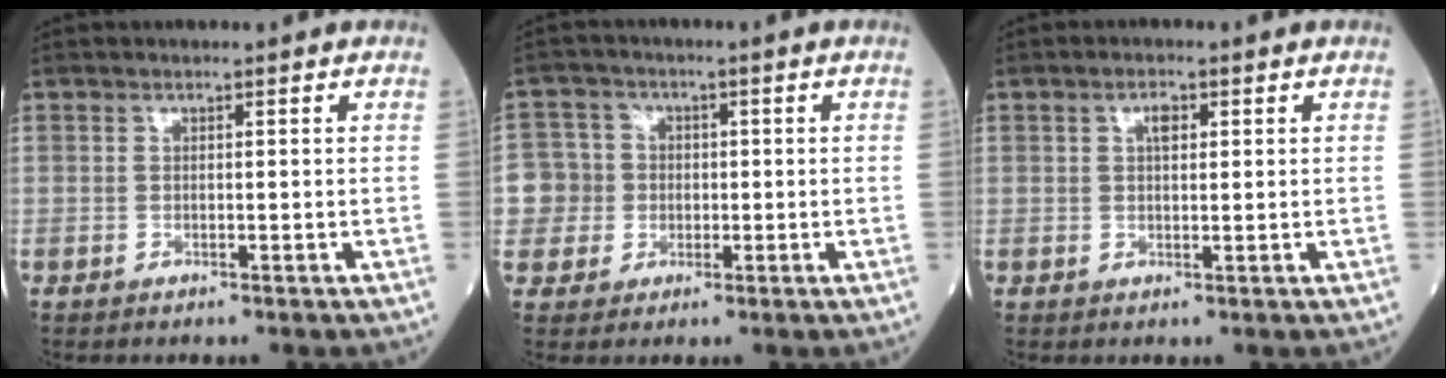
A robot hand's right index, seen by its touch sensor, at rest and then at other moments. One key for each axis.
{"total": 6.9, "fx": -0.4, "fy": 6.8, "fz": 0.6, "tx": -0.015, "ty": 0.019, "tz": -0.005}
{"total": 2.1, "fx": 0.8, "fy": 0.9, "fz": 1.7, "tx": -0.030, "ty": 0.003, "tz": 0.012}